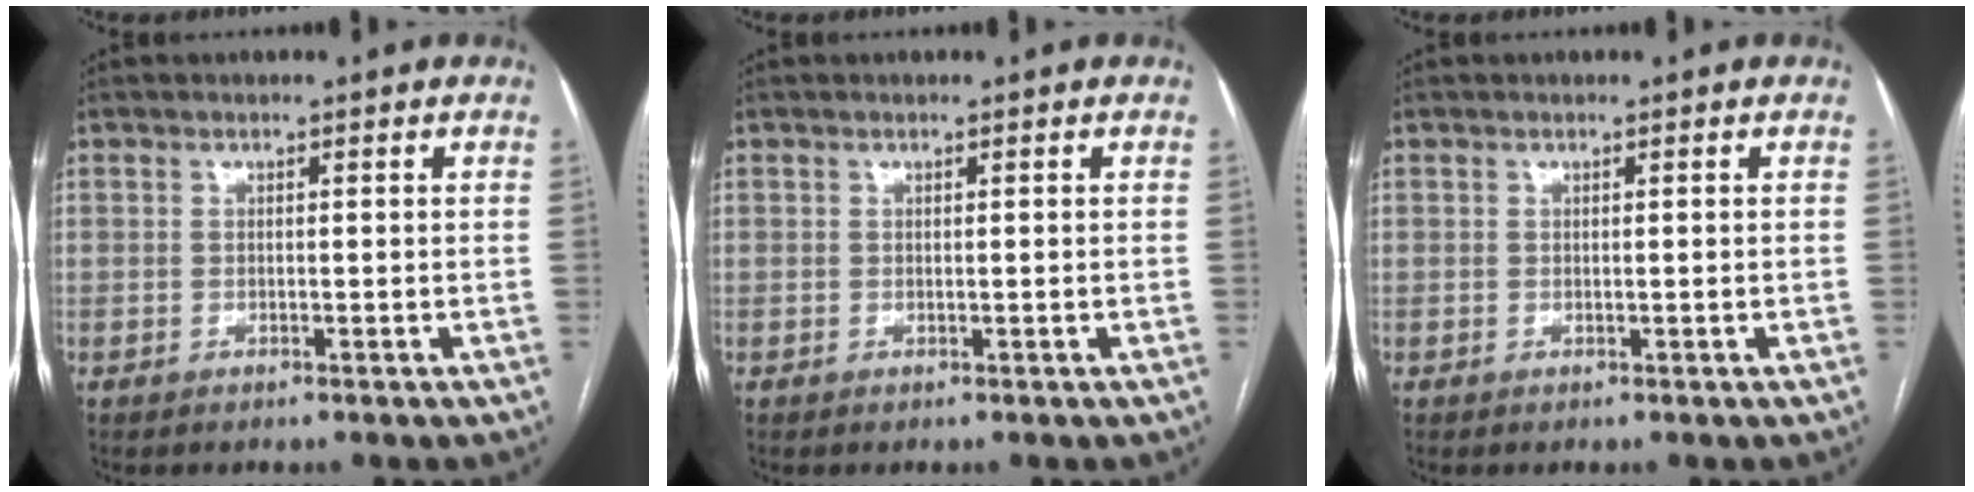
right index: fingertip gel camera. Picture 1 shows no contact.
{"total": 0.0}
{"total": 0.0}